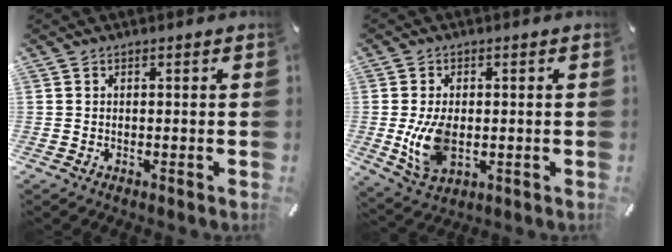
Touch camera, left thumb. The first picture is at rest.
{"total": 9.2, "force": [-0.7, 5.8, 7.1], "torque": [-0.148, -0.009, -0.014]}